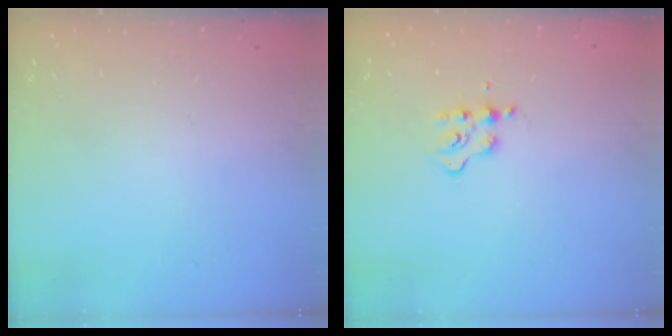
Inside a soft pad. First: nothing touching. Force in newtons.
{"total": 6.7, "press": 6.7, "slide": 0.6}